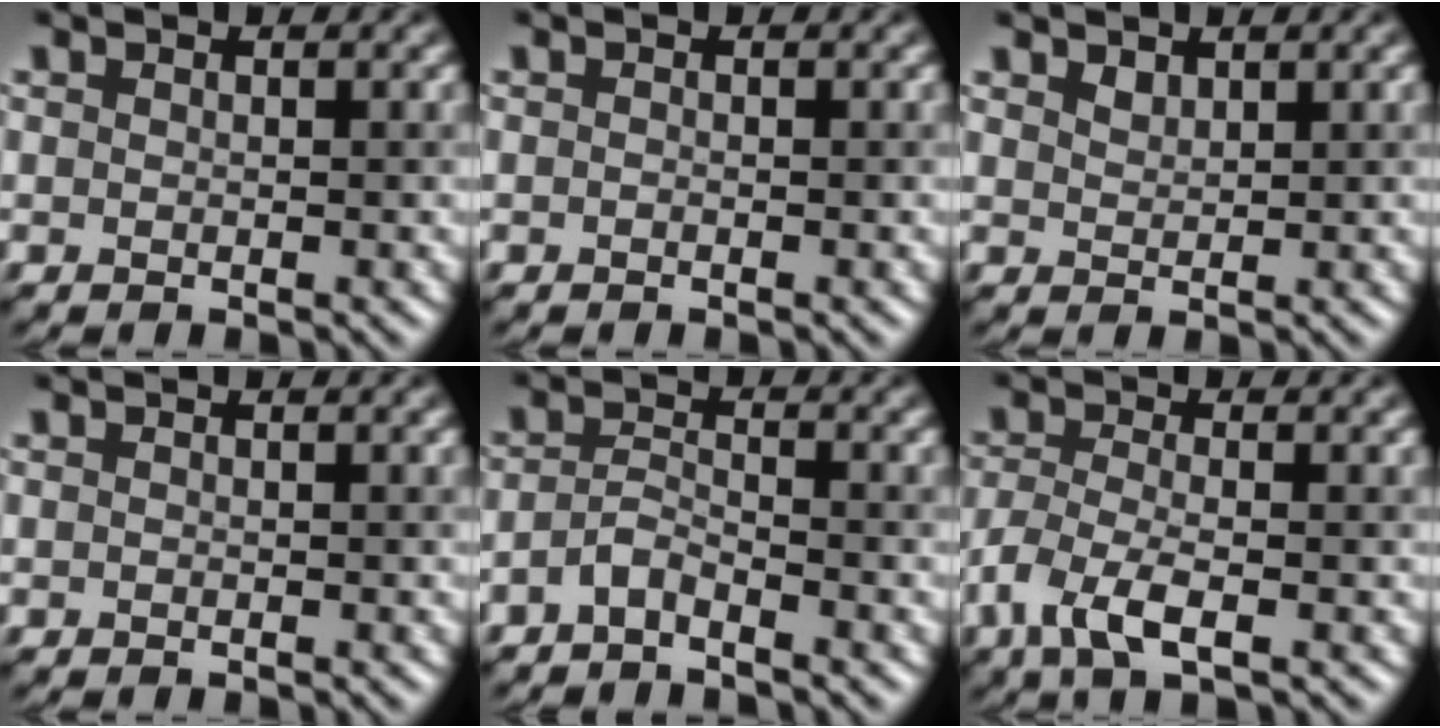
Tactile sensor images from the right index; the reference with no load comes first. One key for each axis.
{"total": 0.0}
{"total": 1.3, "fx": 1.2, "fy": 0.4, "fz": -0.1, "tx": 0.004, "ty": 0.005, "tz": 0.027}
{"total": 0.0}
{"total": 1.5, "fx": -1.1, "fy": 0.4, "fz": 0.9, "tx": -0.018, "ty": 0.009, "tz": -0.030}
{"total": 3.8, "fx": -1.5, "fy": 1.5, "fz": 3.1, "tx": -0.073, "ty": 0.002, "tz": -0.037}